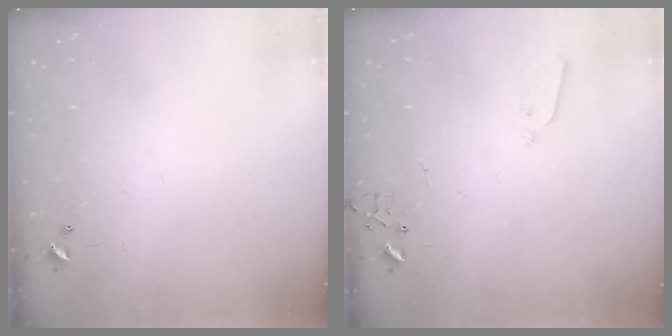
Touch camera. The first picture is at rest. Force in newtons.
{"total": 3.0, "press": 2.9, "slide": 0.7}